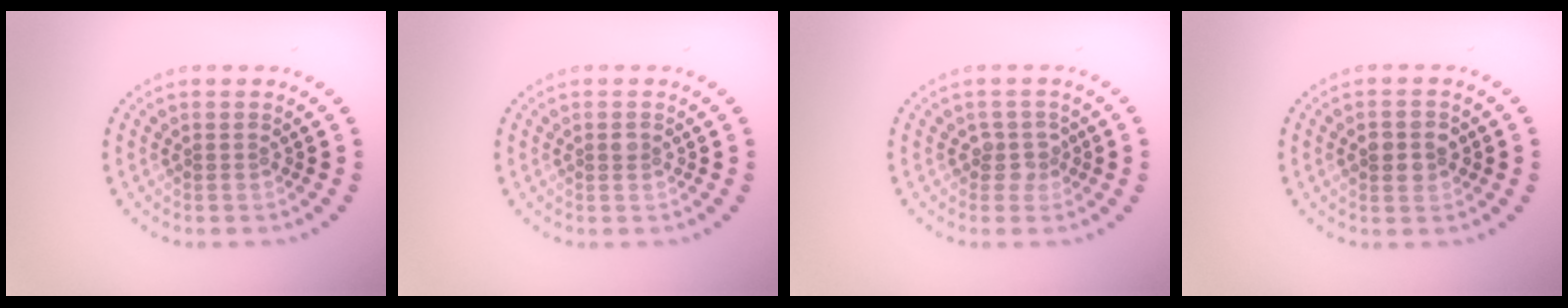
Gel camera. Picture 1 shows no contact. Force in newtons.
{"total": 0.8, "press": 0.8, "slide": 0.2}
{"total": 1.7, "press": 1.3, "slide": 1.2}
{"total": 2.1, "press": 2.1, "slide": 0.2}